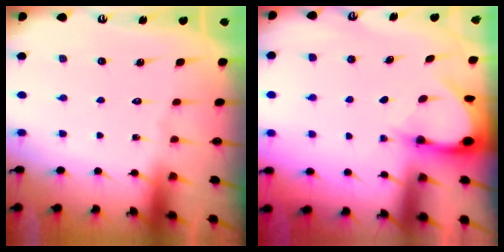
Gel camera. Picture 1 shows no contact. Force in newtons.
{"total": 3.3, "press": 3.2, "slide": 0.2}